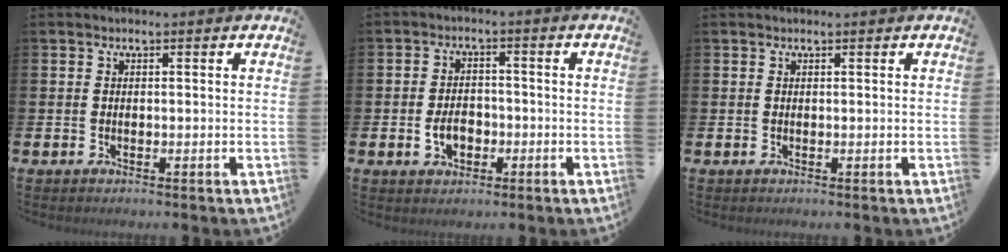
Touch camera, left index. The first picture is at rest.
{"total": 3.7, "force": [-1.1, 2.5, 2.5], "torque": [-0.036, 0.000, -0.024]}
{"total": 0.0}